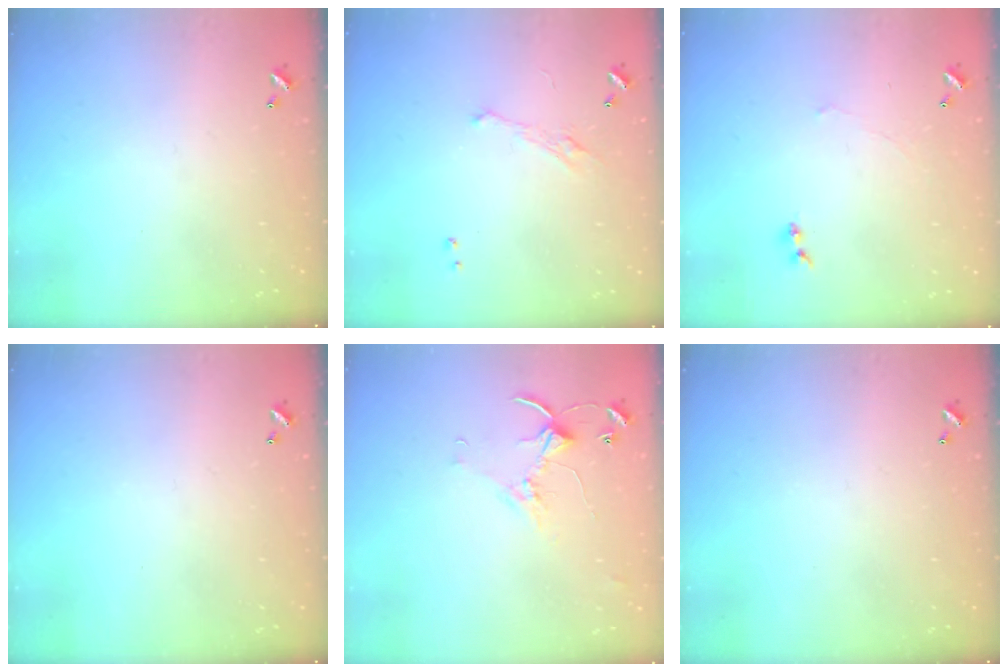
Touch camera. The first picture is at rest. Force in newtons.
{"total": 2.0, "press": 1.9, "slide": 0.7}
{"total": 0.7, "press": 0.1, "slide": 0.7}
{"total": 0.0}
{"total": 2.8, "press": 2.8, "slide": 0.4}
{"total": 0.0}